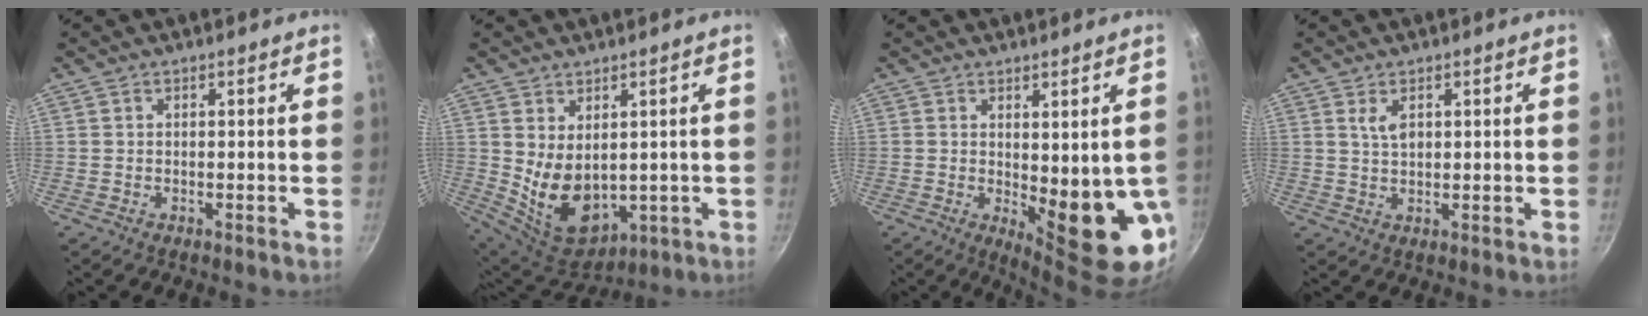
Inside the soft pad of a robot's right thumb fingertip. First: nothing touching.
{"total": 11.1, "force": [1.1, 7.5, 8.1], "torque": [-0.116, -0.037, 0.053]}
{"total": 12.2, "force": [-0.7, 4.0, 11.6], "torque": [-0.132, -0.024, 0.006]}
{"total": 3.0, "force": [1.2, 1.5, 2.2], "torque": [-0.035, -0.006, 0.025]}